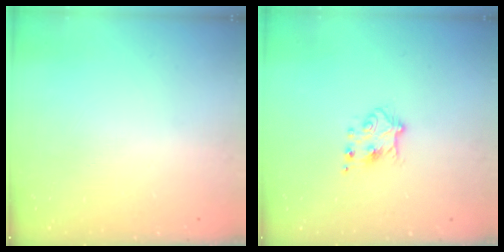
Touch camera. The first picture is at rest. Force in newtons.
{"total": 5.5, "press": 5.4, "slide": 1.0}